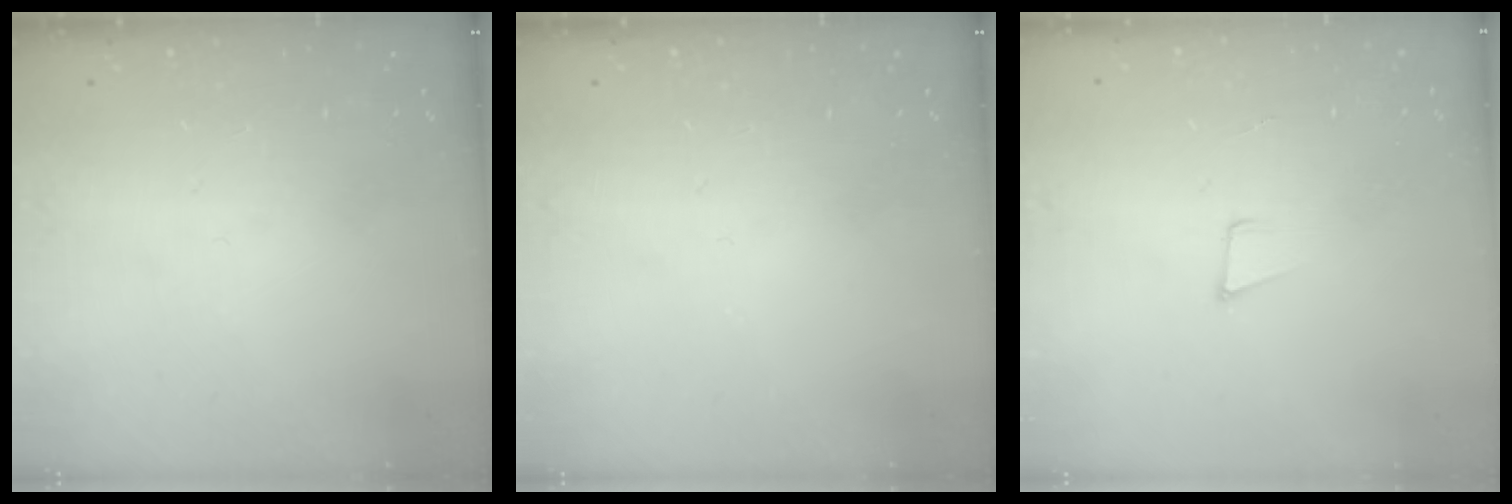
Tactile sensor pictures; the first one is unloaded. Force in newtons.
{"total": 0.0}
{"total": 5.0, "press": 4.2, "slide": 2.8}